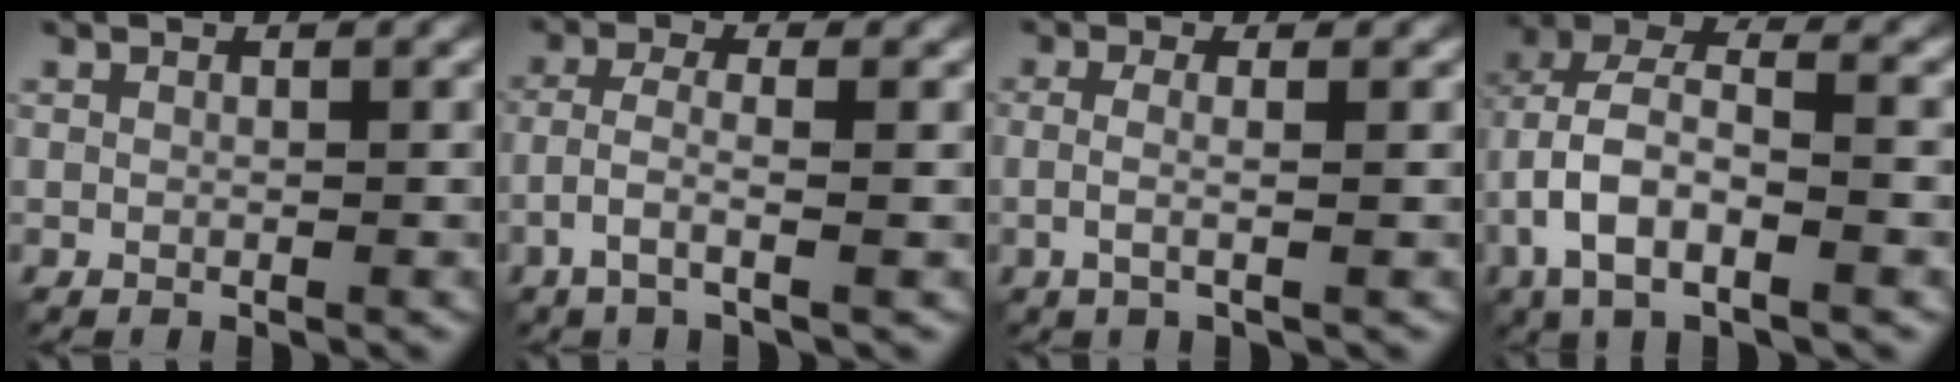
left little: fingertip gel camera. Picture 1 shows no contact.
{"total": 3.0, "force": [-1.3, 0.6, 2.6], "torque": [-0.055, 0.008, -0.036]}
{"total": 2.3, "force": [-0.1, 0.7, 2.2], "torque": [-0.040, 0.002, -0.011]}
{"total": 9.1, "force": [-2.5, 4.6, 7.4], "torque": [-0.151, 0.015, -0.057]}